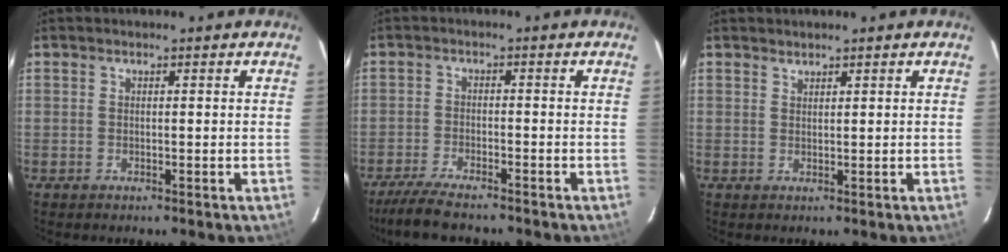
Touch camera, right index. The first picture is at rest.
{"total": 8.7, "force": [-7.5, 1.5, 4.1], "torque": [-0.105, -0.024, -0.131]}
{"total": 0.9, "force": [0.9, 0.3, 0.1], "torque": [-0.001, 0.002, 0.018]}